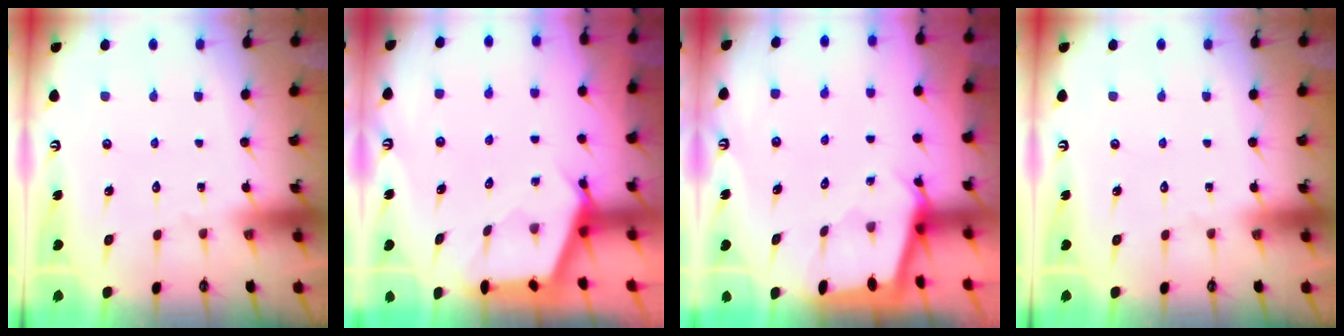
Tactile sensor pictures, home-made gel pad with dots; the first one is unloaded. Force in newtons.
{"total": 2.7, "press": 2.7, "slide": 0.3}
{"total": 1.6, "press": 1.6, "slide": 0.2}
{"total": 0.0}